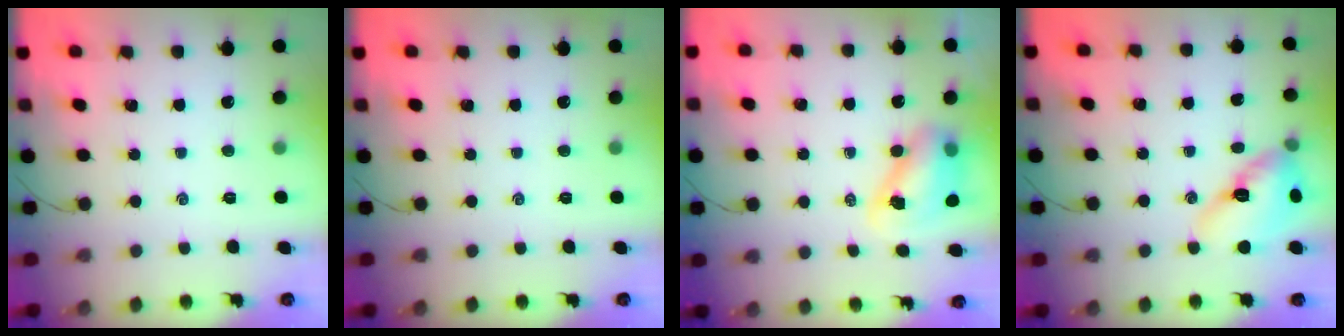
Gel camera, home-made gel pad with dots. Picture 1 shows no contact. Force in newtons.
{"total": 0.0}
{"total": 8.5, "press": 8.3, "slide": 1.8}
{"total": 14.6, "press": 14.4, "slide": 2.5}